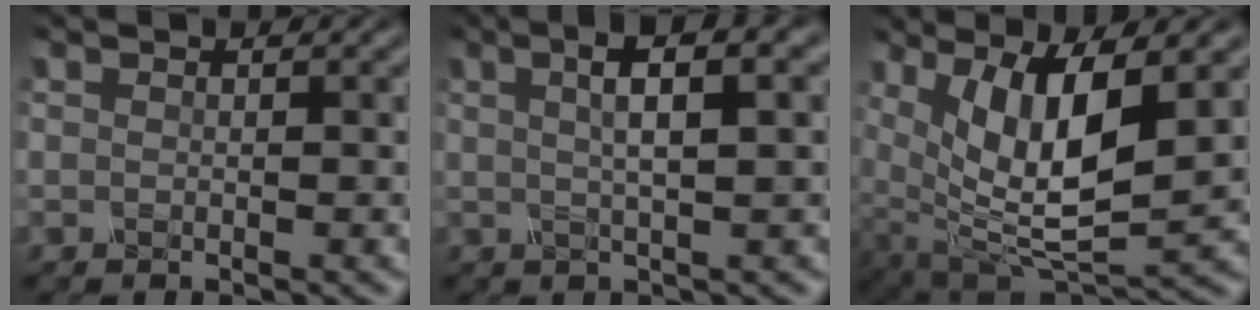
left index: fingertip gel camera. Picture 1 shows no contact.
{"total": 5.2, "force": [1.6, 1.1, 4.8], "torque": [-0.078, 0.011, 0.029]}
{"total": 10.1, "force": [2.2, 3.8, 9.1], "torque": [-0.175, -0.012, 0.051]}